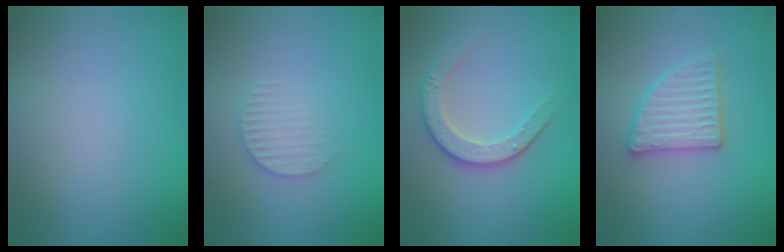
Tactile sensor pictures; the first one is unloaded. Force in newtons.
{"total": 1.9, "press": 1.9, "slide": 0.3}
{"total": 3.2, "press": 2.6, "slide": 1.7}
{"total": 3.1, "press": 3.1, "slide": 0.7}